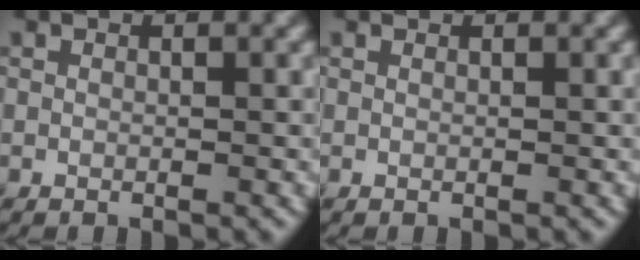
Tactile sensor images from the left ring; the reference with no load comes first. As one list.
[{"total": 0.0}]